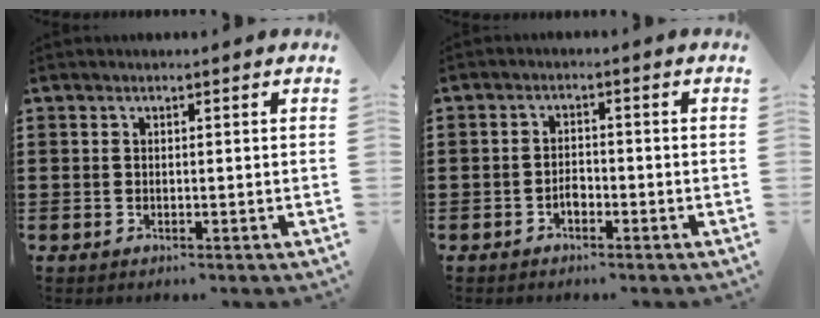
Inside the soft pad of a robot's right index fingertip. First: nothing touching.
{"total": 1.9, "force": [-1.1, 1.1, 1.0], "torque": [-0.022, 0.002, -0.022]}